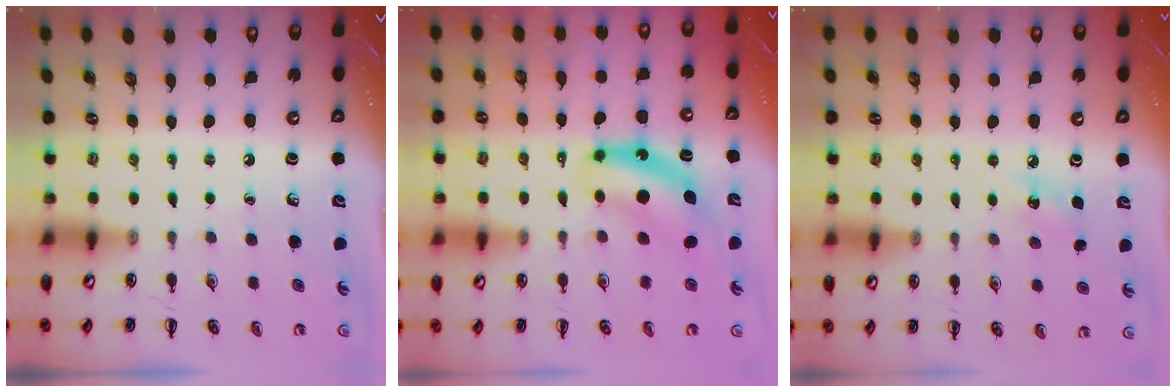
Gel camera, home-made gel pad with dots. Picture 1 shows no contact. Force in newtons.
{"total": 7.7, "press": 7.6, "slide": 0.8}
{"total": 5.6, "press": 5.4, "slide": 1.6}